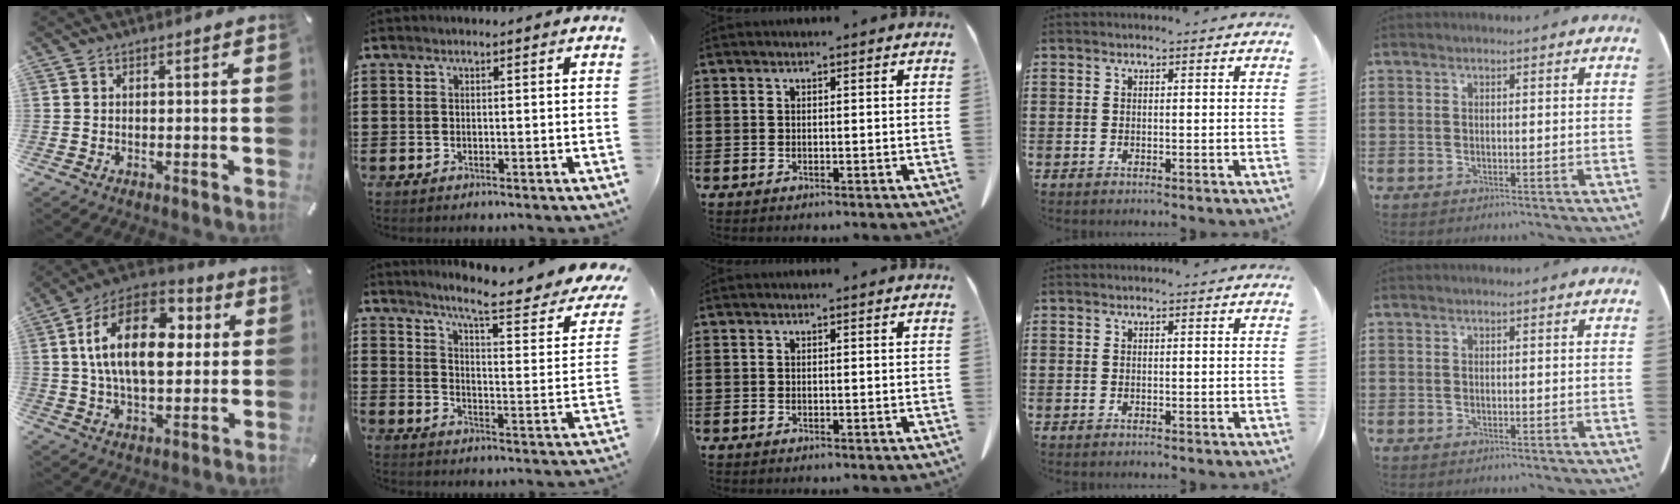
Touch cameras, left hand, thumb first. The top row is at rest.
{"thumb": {"total": 20.0, "force": [4.3, 11.9, 15.4], "torque": [-0.288, -0.006, 0.065]}, "index": {"total": 8.5, "force": [6.7, 0.0, 5.2], "torque": [-0.105, -0.051, 0.101]}}